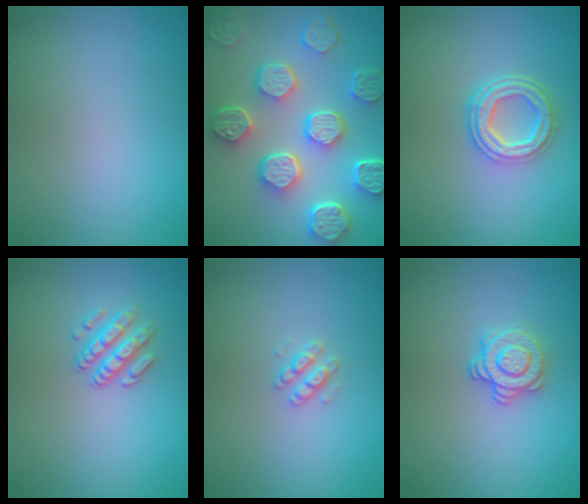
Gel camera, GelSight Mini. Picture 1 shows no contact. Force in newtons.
{"total": 8.5, "press": 6.6, "slide": 5.3}
{"total": 4.3, "press": 3.3, "slide": 2.9}
{"total": 2.5, "press": 2.3, "slide": 0.9}
{"total": 1.6, "press": 1.6, "slide": 0.3}
{"total": 3.0, "press": 2.6, "slide": 1.4}